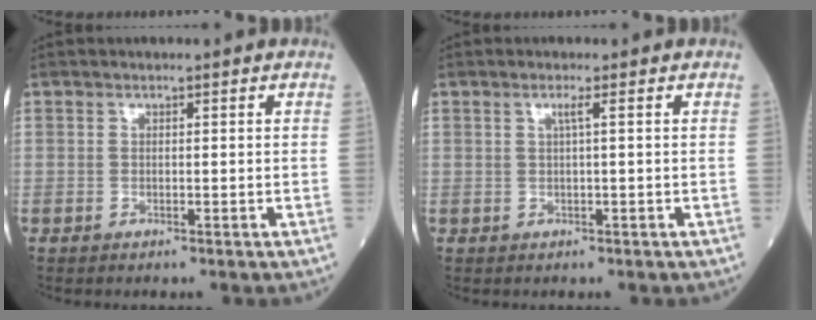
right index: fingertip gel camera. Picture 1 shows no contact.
{"total": 1.1, "force": [0.3, -0.3, 1.0], "torque": [-0.023, 0.000, 0.006]}